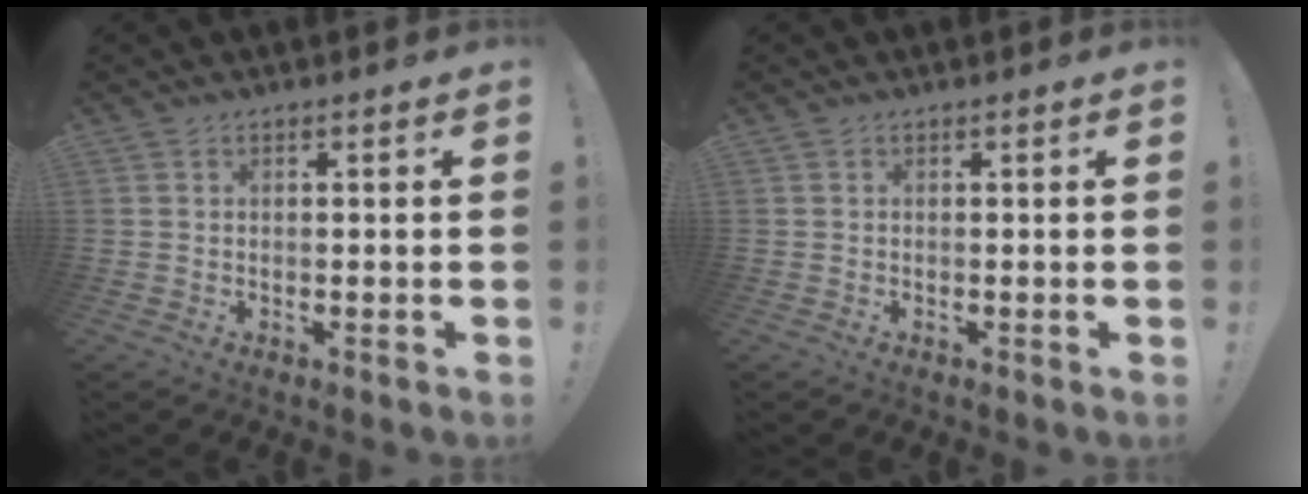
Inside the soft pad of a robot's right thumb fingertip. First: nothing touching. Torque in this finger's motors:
{"motor_torque": [-0.34, 0.04, -0.05, 0.13, 0.00]}